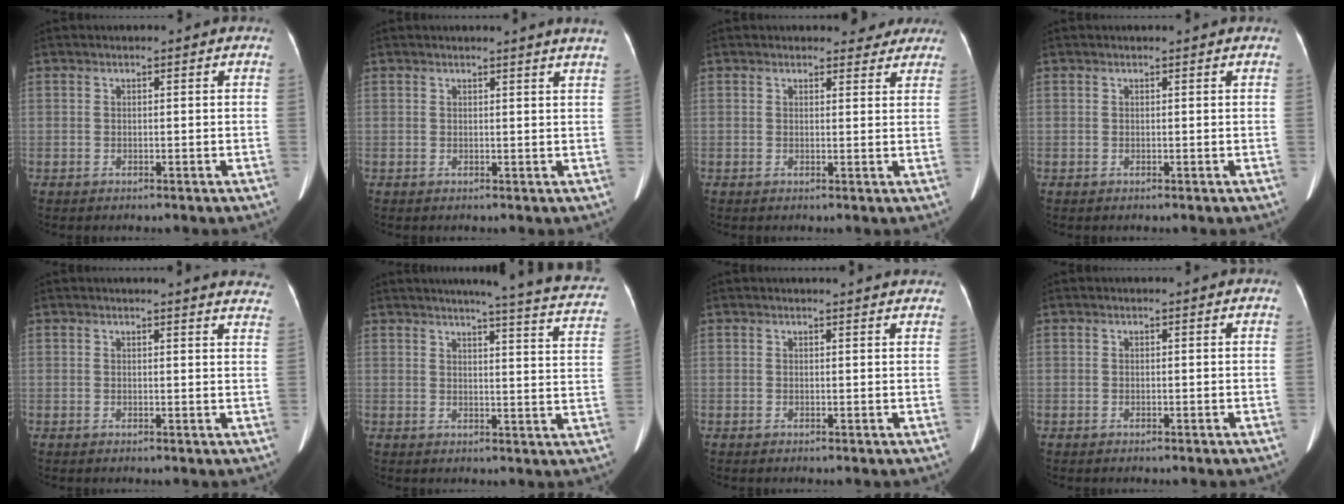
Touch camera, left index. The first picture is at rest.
{"total": 3.8, "force": [3.4, -0.8, 1.4], "torque": [-0.016, -0.009, 0.022]}
{"total": 3.7, "force": [3.4, 1.6, 0.3], "torque": [0.007, -0.005, 0.029]}
{"total": 0.7, "force": [0.7, 0.0, 0.2], "torque": [-0.006, 0.005, 0.008]}
{"total": 11.6, "force": [11.2, 1.0, 2.9], "torque": [-0.008, -0.047, 0.094]}
{"total": 19.6, "force": [17.3, 0.5, 9.0], "torque": [-0.109, -0.052, 0.183]}
{"total": 5.4, "force": [5.2, 0.3, 1.4], "torque": [-0.013, 0.011, 0.045]}
{"total": 0.0}